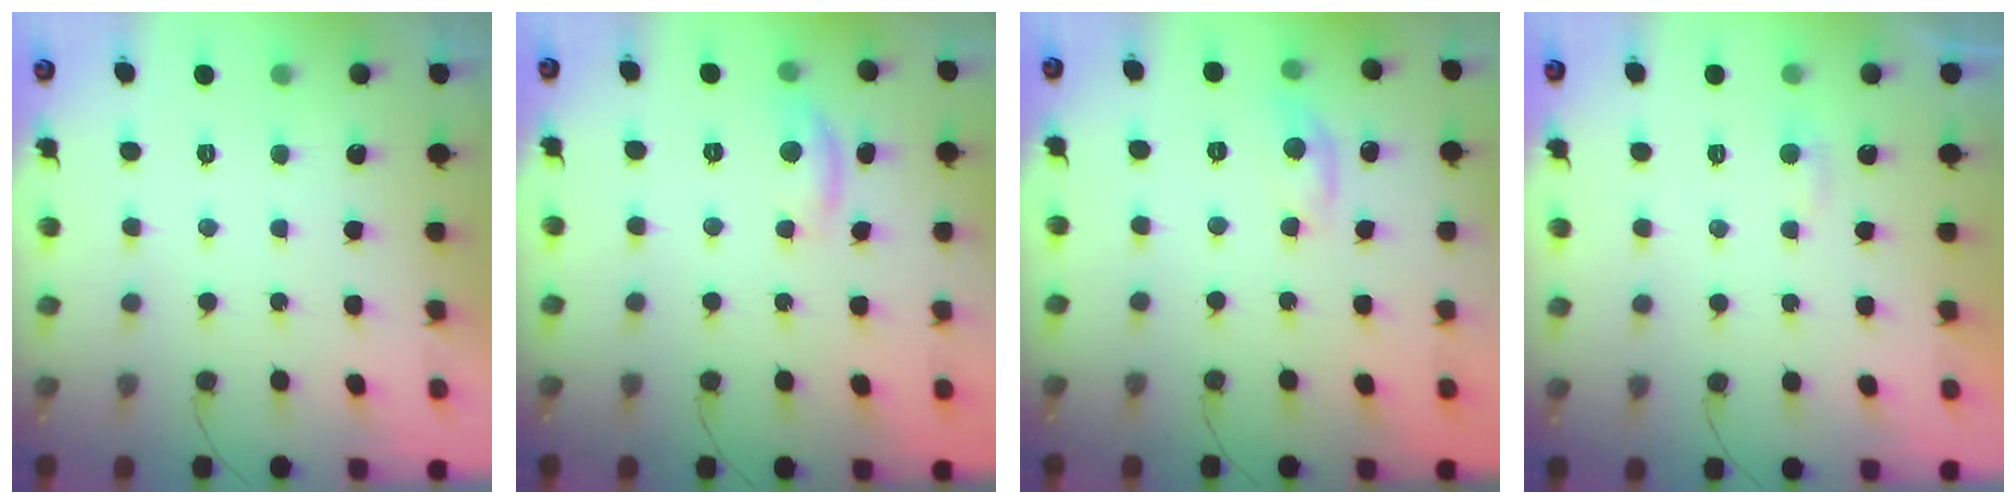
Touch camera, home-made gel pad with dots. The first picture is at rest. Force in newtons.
{"total": 6.2, "press": 6.2, "slide": 0.3}
{"total": 4.9, "press": 4.9, "slide": 0.1}
{"total": 2.4, "press": 2.4, "slide": 0.2}